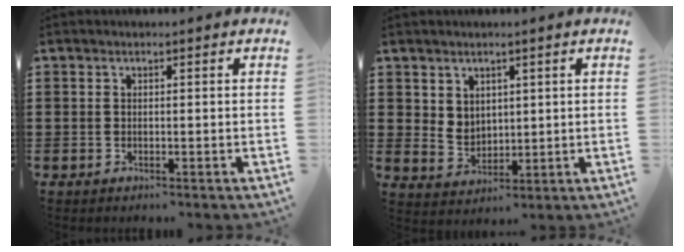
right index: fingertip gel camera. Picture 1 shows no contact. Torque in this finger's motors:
{"motor_torque": [0.67, 0.33, 0.09, 0.03]}